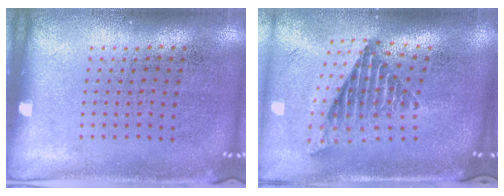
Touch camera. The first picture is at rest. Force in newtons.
{"total": 2.5, "press": 1.6, "slide": 1.9}